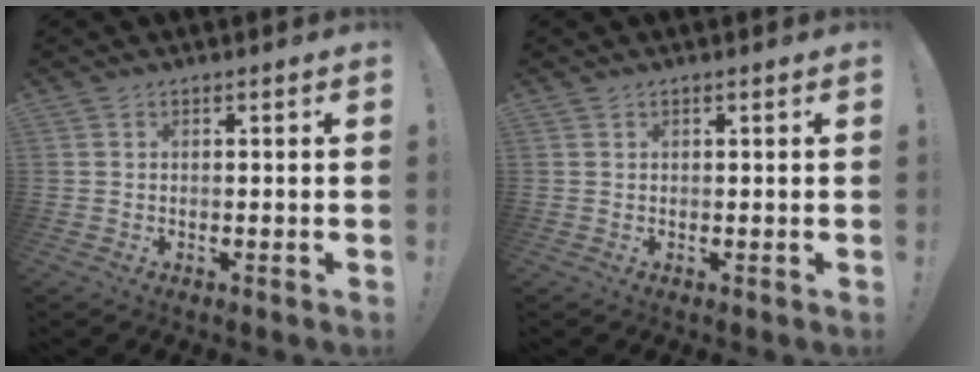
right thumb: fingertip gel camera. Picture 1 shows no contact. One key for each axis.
{"total": 0.6, "fx": 0.6, "fy": 0.1, "fz": 0.1, "tx": 0.006, "ty": -0.004, "tz": 0.010}